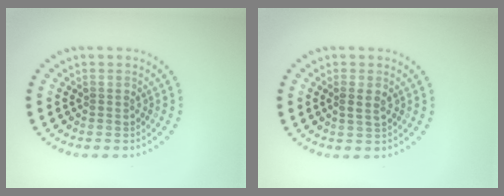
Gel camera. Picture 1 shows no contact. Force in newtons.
{"total": 0.9, "press": 0.9, "slide": 0.2}